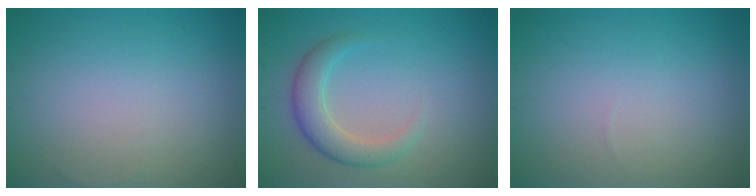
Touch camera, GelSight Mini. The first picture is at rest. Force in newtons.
{"total": 3.4, "press": 3.4, "slide": 0.2}
{"total": 0.0}